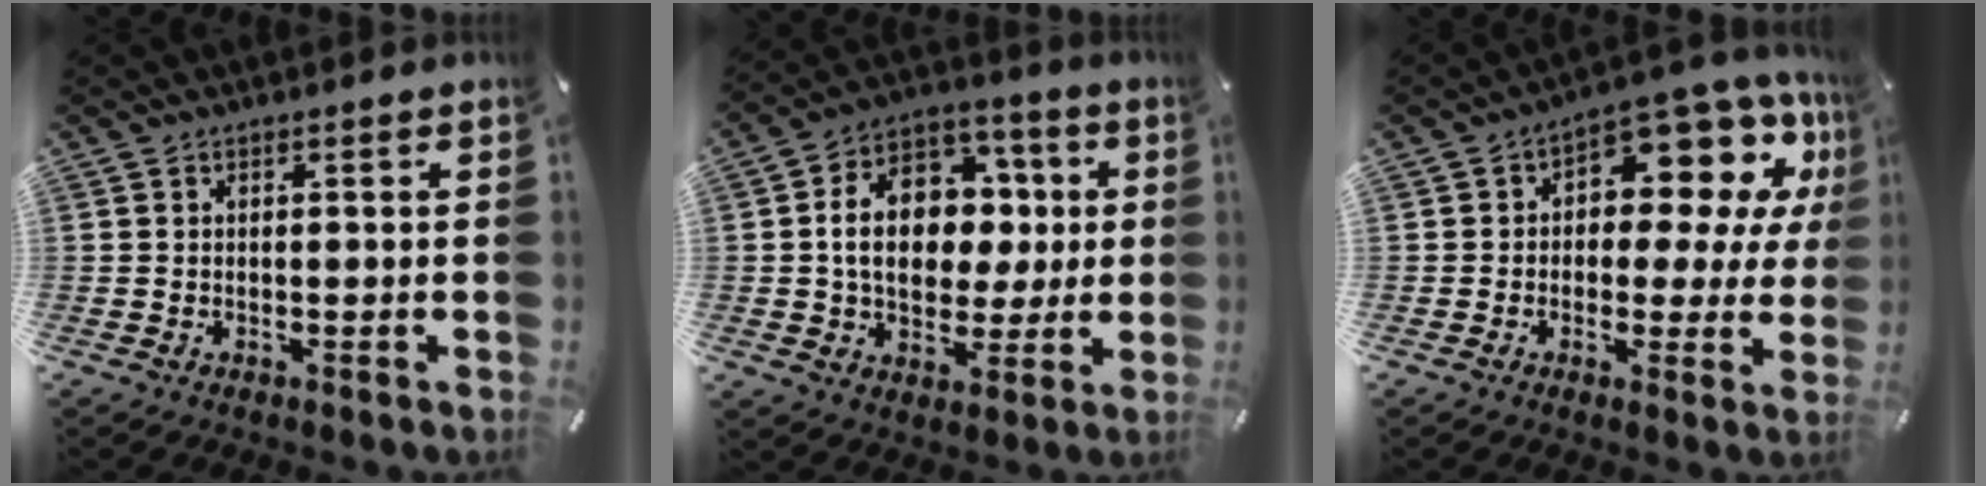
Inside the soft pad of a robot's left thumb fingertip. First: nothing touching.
{"total": 15.6, "force": [0.6, 12.1, 9.8], "torque": [-0.173, 0.012, 0.016]}
{"total": 11.6, "force": [5.5, 6.6, 7.8], "torque": [-0.103, -0.053, 0.094]}